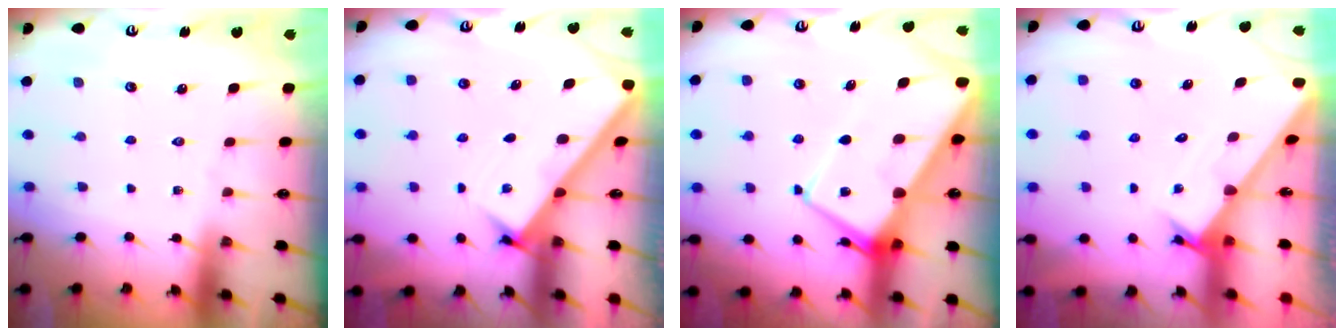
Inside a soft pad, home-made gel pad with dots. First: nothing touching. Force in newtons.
{"total": 2.4, "press": 2.4, "slide": 0.2}
{"total": 10.4, "press": 10.3, "slide": 1.0}
{"total": 1.7, "press": 1.7, "slide": 0.1}